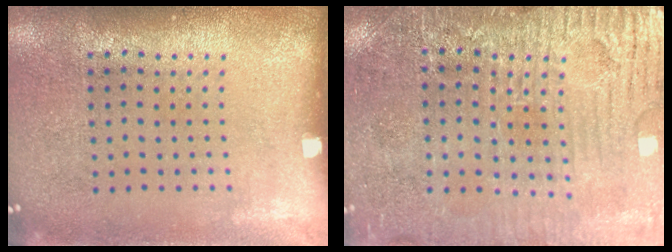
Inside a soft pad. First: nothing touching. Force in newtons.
{"total": 3.6, "press": 3.4, "slide": 1.2}